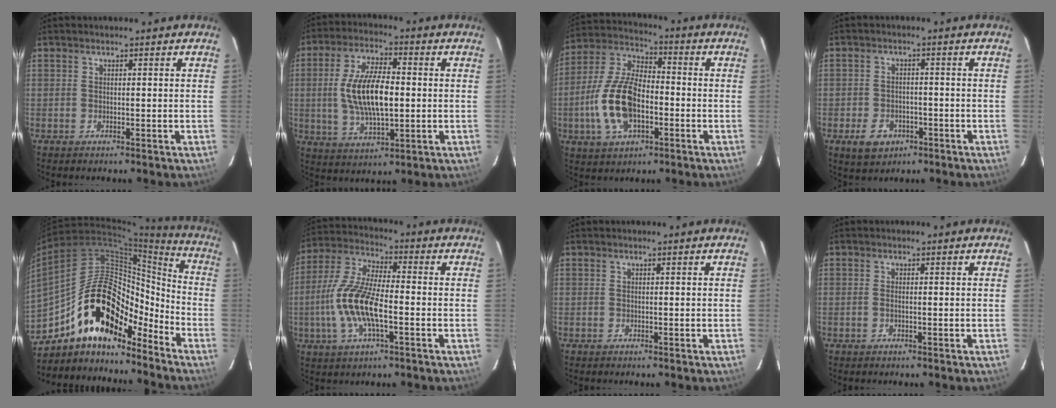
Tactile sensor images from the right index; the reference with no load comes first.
{"total": 13.4, "force": [-0.1, 5.3, 12.3], "torque": [-0.243, 0.001, 0.001]}
{"total": 15.1, "force": [-3.8, 7.8, 12.4], "torque": [-0.262, 0.009, -0.070]}
{"total": 6.0, "force": [-3.2, 4.0, 3.1], "torque": [-0.077, 0.003, -0.043]}
{"total": 19.5, "force": [-13.4, 8.7, 11.1], "torque": [-0.187, 0.020, -0.228]}
{"total": 13.8, "force": [-3.2, 4.7, 12.6], "torque": [-0.269, 0.000, -0.067]}
{"total": 0.0}
{"total": 0.7, "force": [-0.1, 0.2, 0.7], "torque": [-0.015, 0.001, -0.004]}